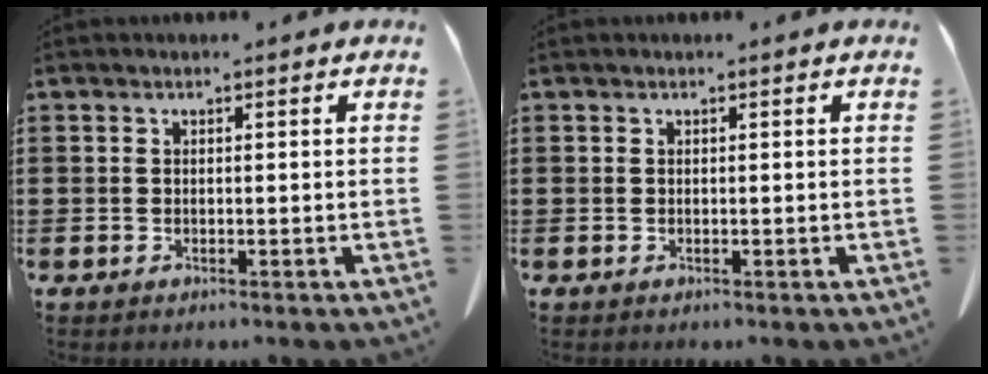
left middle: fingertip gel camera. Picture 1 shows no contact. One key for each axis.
{"total": 0.0}